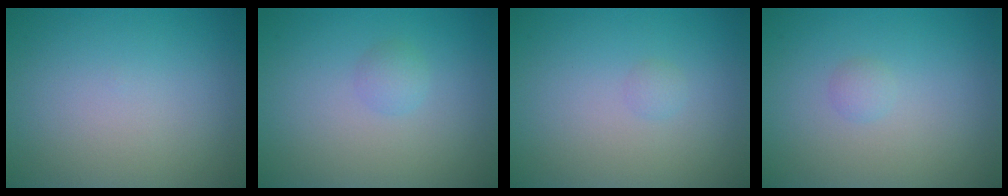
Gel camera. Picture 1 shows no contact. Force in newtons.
{"total": 1.1, "press": 1.1, "slide": 0.0}
{"total": 0.6, "press": 0.6, "slide": 0.1}
{"total": 0.8, "press": 0.8, "slide": 0.1}